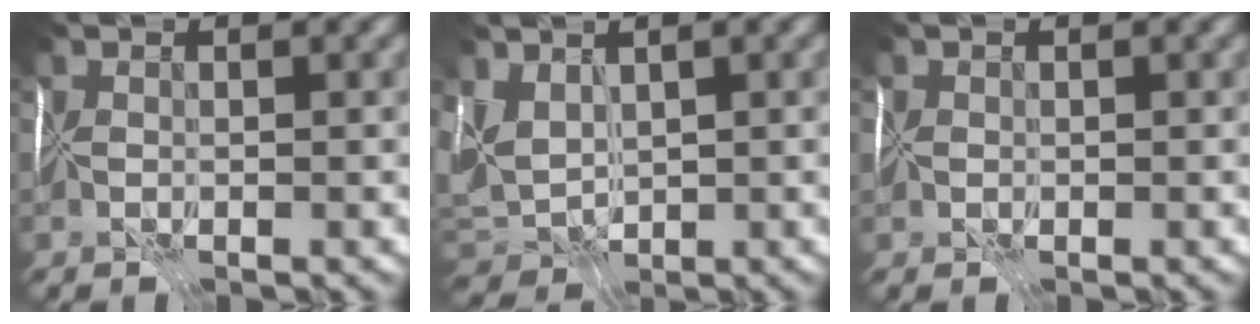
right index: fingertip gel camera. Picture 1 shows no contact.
{"total": 2.2, "force": [1.0, 1.4, 1.3], "torque": [-0.020, -0.003, 0.018]}
{"total": 0.7, "force": [-0.3, 0.7, 0.1], "torque": [0.004, -0.004, -0.006]}